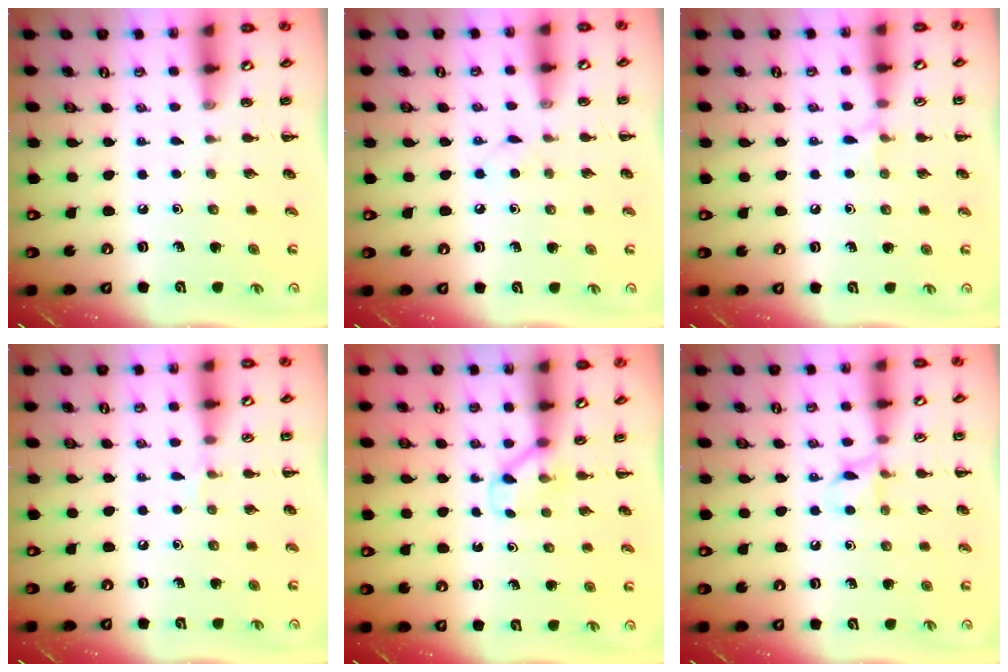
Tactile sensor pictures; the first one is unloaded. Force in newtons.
{"total": 2.9, "press": 2.8, "slide": 1.0}
{"total": 4.8, "press": 4.5, "slide": 1.8}
{"total": 3.4, "press": 3.2, "slide": 1.3}
{"total": 2.8, "press": 2.6, "slide": 0.9}
{"total": 7.2, "press": 7.0, "slide": 1.8}